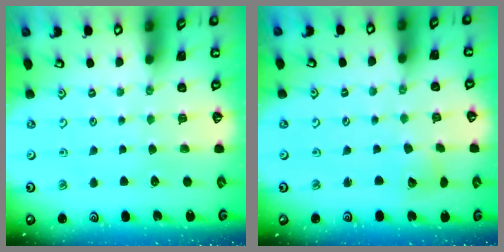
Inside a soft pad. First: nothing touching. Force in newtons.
{"total": 3.3, "press": 3.2, "slide": 0.4}